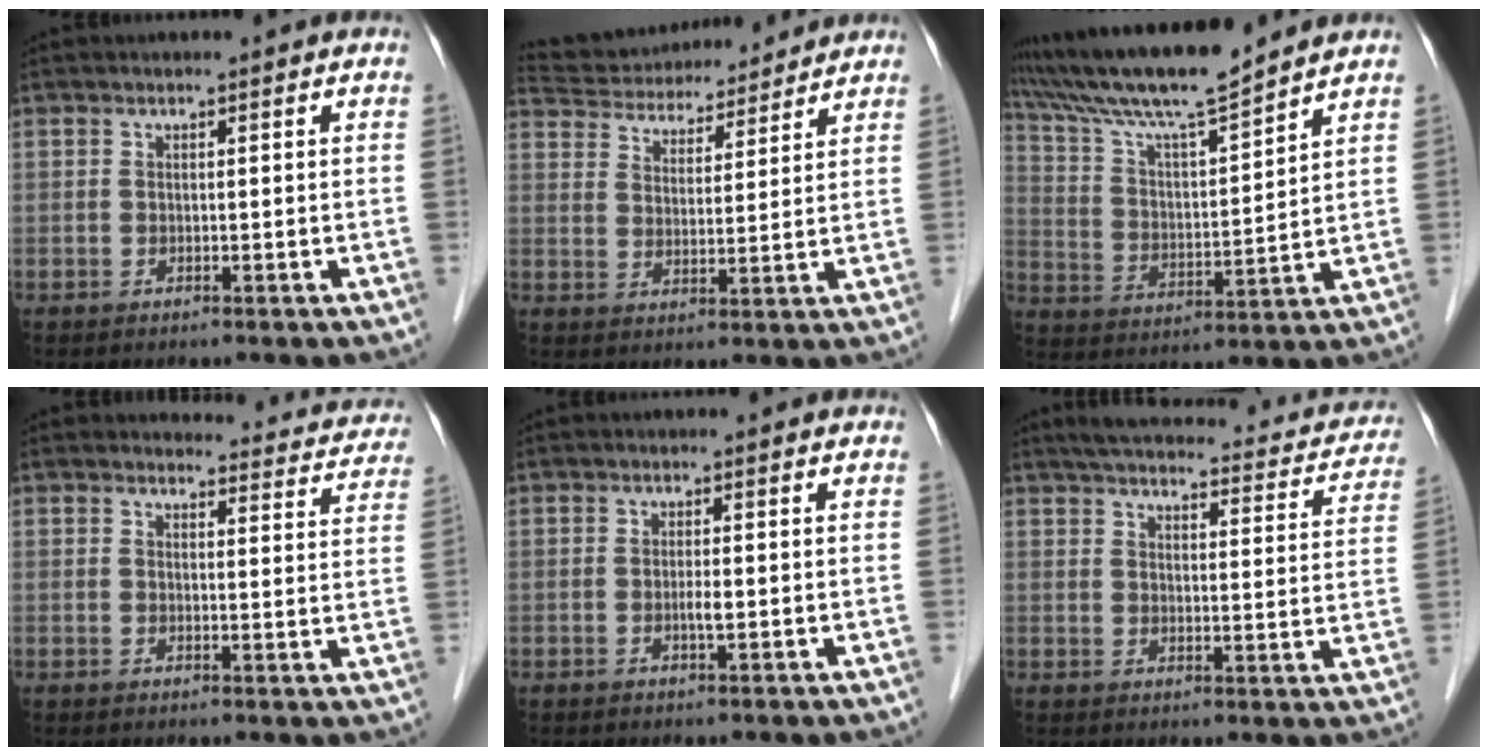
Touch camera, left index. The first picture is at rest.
{"total": 15.2, "force": [14.2, 3.6, 4.1], "torque": [-0.075, 0.034, 0.223]}
{"total": 14.0, "force": [12.6, -0.5, 6.1], "torque": [-0.124, 0.009, 0.227]}
{"total": 12.4, "force": [12.0, 2.6, 0.9], "torque": [0.027, -0.037, 0.106]}
{"total": 1.4, "force": [-0.3, 0.2, 1.3], "torque": [-0.028, -0.002, -0.005]}
{"total": 24.1, "force": [21.4, 5.6, 9.8], "torque": [-0.131, 0.003, 0.248]}